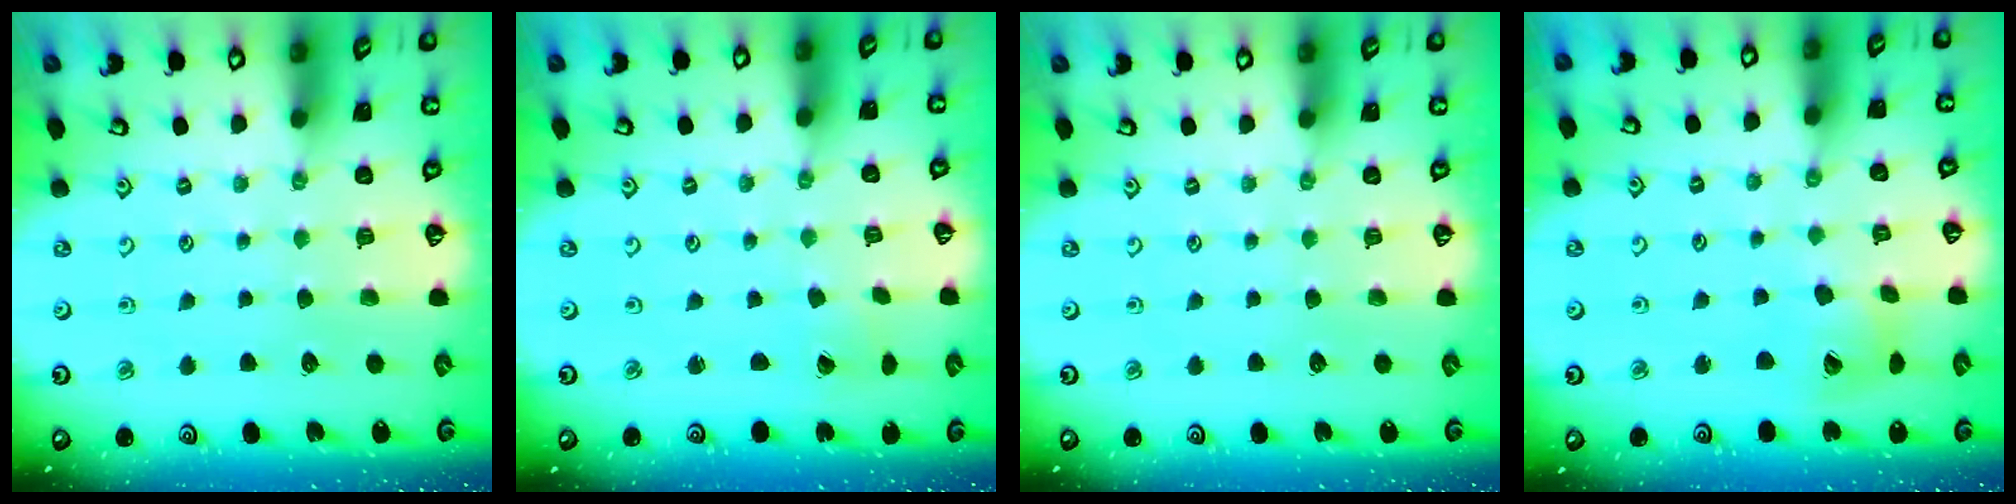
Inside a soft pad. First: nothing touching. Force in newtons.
{"total": 0.0}
{"total": 0.0}
{"total": 10.8, "press": 10.7, "slide": 1.5}